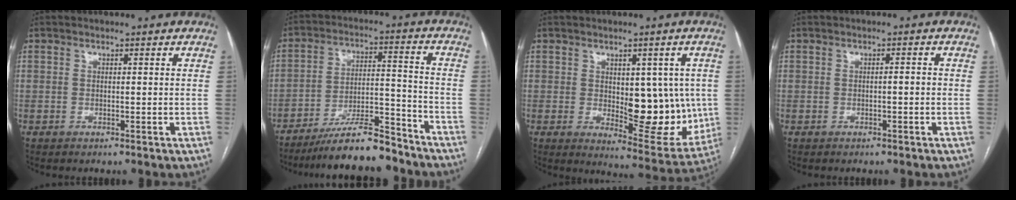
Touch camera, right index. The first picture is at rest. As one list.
[{"total": 12.9, "force": [-11.3, 1.9, 5.9], "torque": [-0.094, 0.015, -0.191]}, {"total": 13.0, "force": [-0.2, 5.7, 11.6], "torque": [-0.134, -0.007, 0.014]}, {"total": 1.0, "force": [-0.3, 0.3, 0.9], "torque": [-0.015, 0.003, -0.003]}]